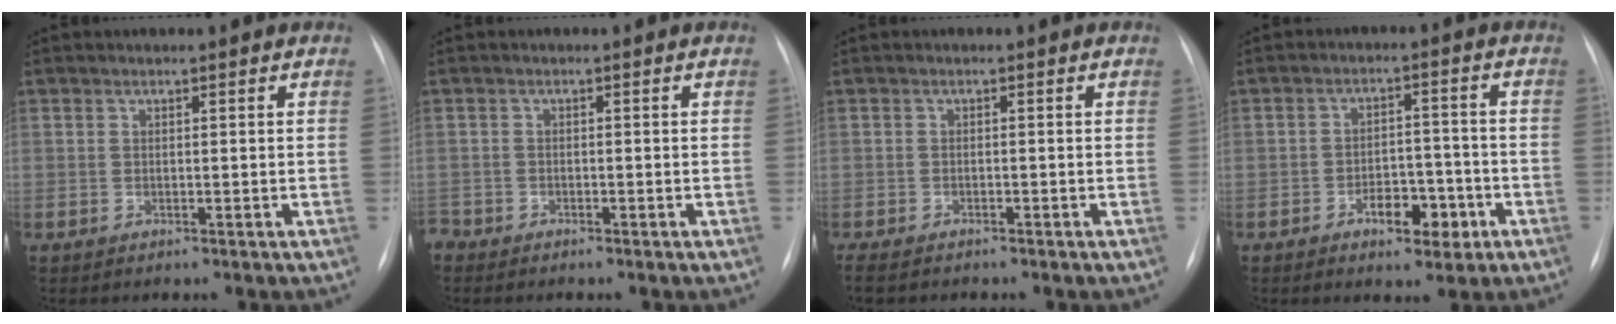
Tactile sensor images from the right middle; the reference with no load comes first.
{"total": 1.7, "force": [-1.5, 0.8, 0.0], "torque": [0.000, 0.000, -0.026]}
{"total": 4.3, "force": [-3.6, 1.4, 1.9], "torque": [-0.034, -0.012, -0.051]}
{"total": 6.4, "force": [-3.1, 3.1, 4.6], "torque": [-0.069, 0.014, -0.042]}